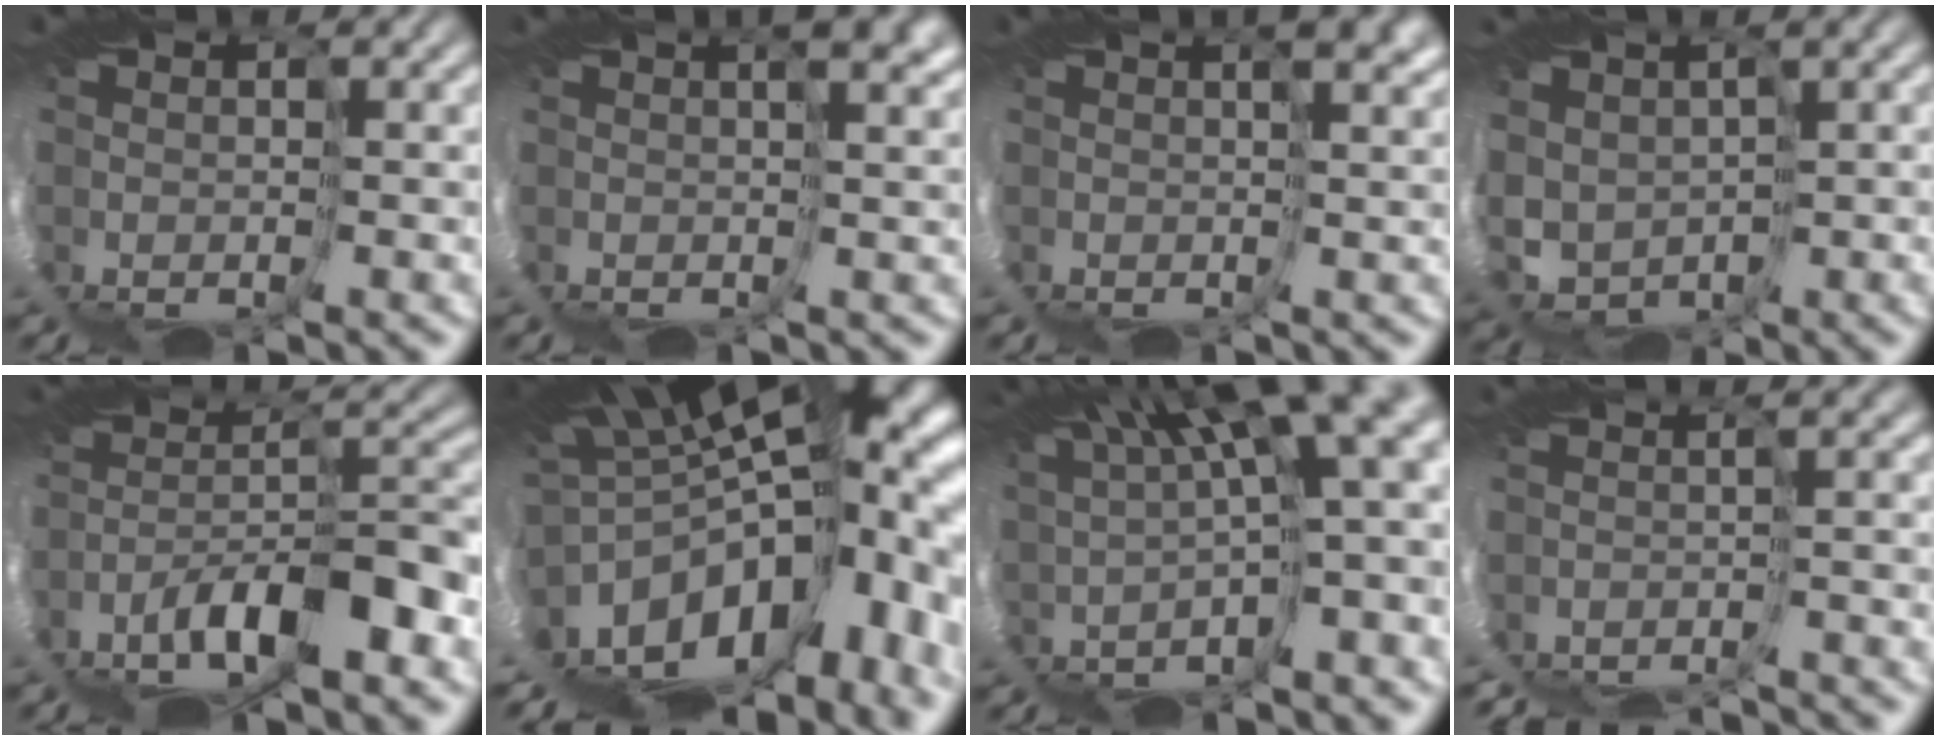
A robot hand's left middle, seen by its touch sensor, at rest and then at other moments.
{"total": 2.8, "force": [1.6, -1.5, 1.7], "torque": [-0.026, -0.001, 0.036]}
{"total": 2.4, "force": [1.3, -1.7, 1.2], "torque": [-0.020, -0.002, 0.031]}
{"total": 2.2, "force": [1.0, 2.0, -0.2], "torque": [-0.038, -0.028, 0.009]}
{"total": 4.4, "force": [-3.1, -1.6, 2.7], "torque": [-0.054, 0.007, -0.059]}
{"total": 9.3, "force": [-1.4, 3.0, 8.7], "torque": [-0.146, -0.035, -0.007]}
{"total": 10.7, "force": [6.4, -0.7, 8.5], "torque": [-0.115, 0.015, 0.133]}
{"total": 8.0, "force": [-7.1, -2.4, -2.9], "torque": [0.040, 0.001, -0.075]}